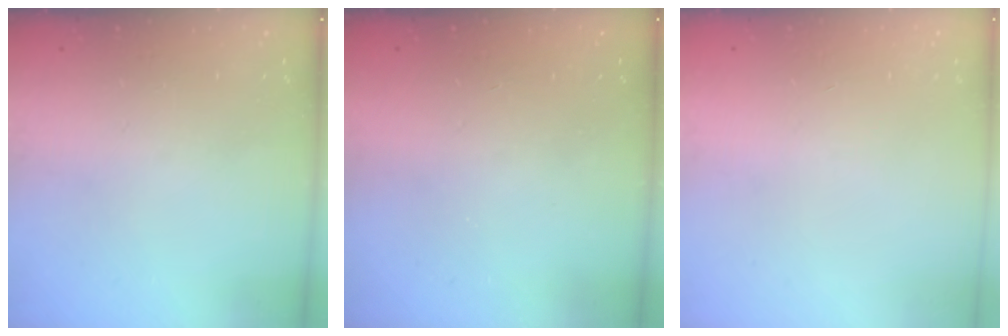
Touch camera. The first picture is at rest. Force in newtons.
{"total": 0.0}
{"total": 0.0}